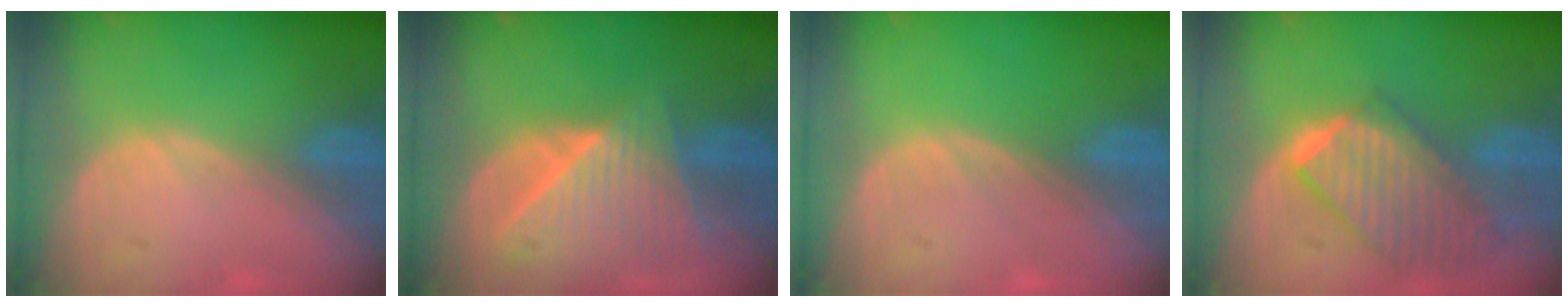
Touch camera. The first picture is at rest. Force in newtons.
{"total": 9.0, "press": 8.0, "slide": 4.0}
{"total": 0.0}
{"total": 9.8, "press": 8.6, "slide": 4.8}